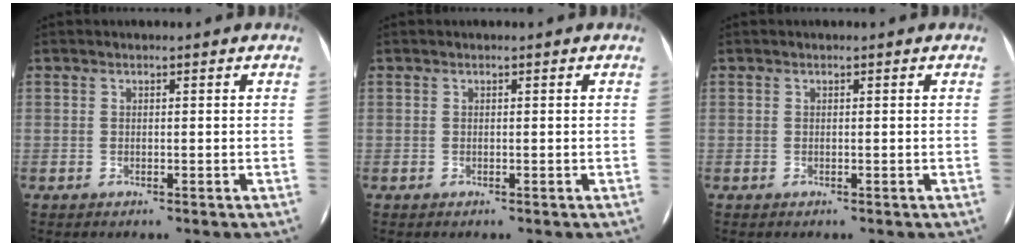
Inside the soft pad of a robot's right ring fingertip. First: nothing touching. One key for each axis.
{"total": 0.0}
{"total": 0.0}